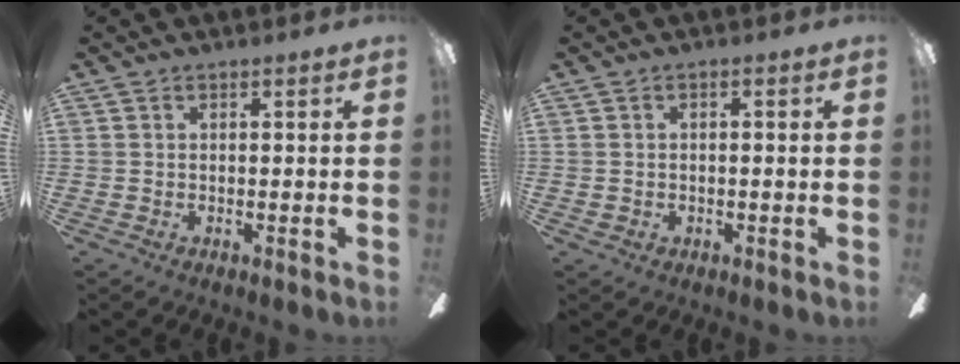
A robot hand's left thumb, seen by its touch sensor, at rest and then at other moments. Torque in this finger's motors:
{"motor_torque": [0.03, 0.06, -0.10, 0.10, 0.00]}